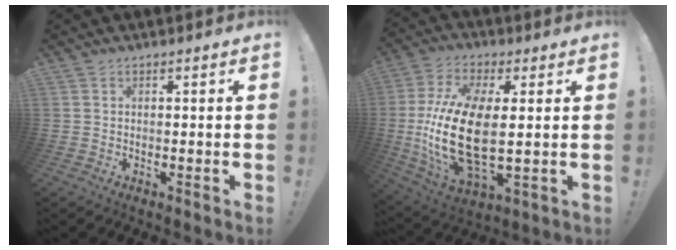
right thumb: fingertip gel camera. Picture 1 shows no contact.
{"total": 21.7, "force": [0.3, 10.0, 19.2], "torque": [-0.397, -0.018, 0.010]}